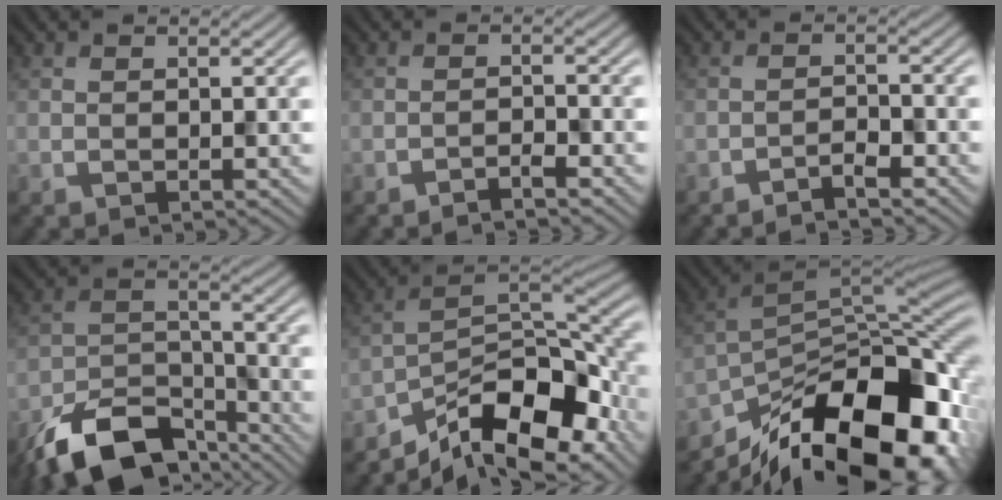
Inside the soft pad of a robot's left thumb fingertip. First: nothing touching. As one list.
[{"total": 2.0, "force": [-1.7, 0.2, 1.1], "torque": [-0.015, 0.005, -0.034]}, {"total": 2.4, "force": [-2.0, 0.3, 1.3], "torque": [-0.023, 0.006, -0.041]}, {"total": 13.0, "force": [-9.7, 5.6, 6.7], "torque": [-0.131, -0.009, -0.179]}, {"total": 14.0, "force": [-9.6, 5.3, 8.7], "torque": [-0.141, -0.005, -0.169]}, {"total": 17.4, "force": [-10.8, 8.0, 11.0], "torque": [-0.196, -0.028, -0.171]}]